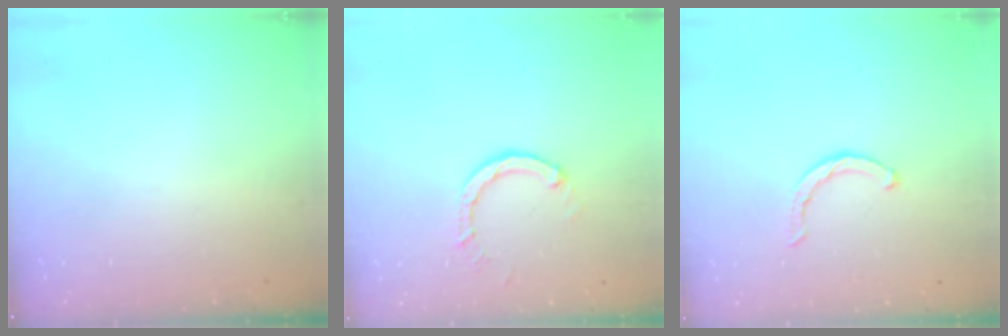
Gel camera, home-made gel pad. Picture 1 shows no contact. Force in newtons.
{"total": 3.2, "press": 3.2, "slide": 0.2}
{"total": 2.1, "press": 2.1, "slide": 0.3}